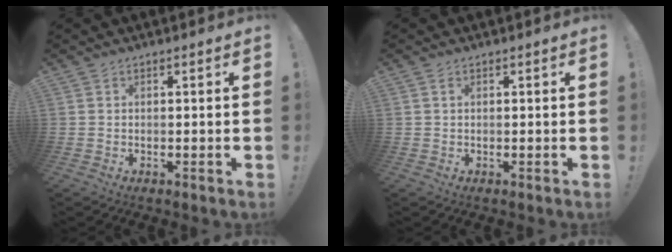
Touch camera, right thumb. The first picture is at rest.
{"total": 0.7, "force": [0.2, 0.4, 0.5], "torque": [-0.011, 0.003, 0.004]}